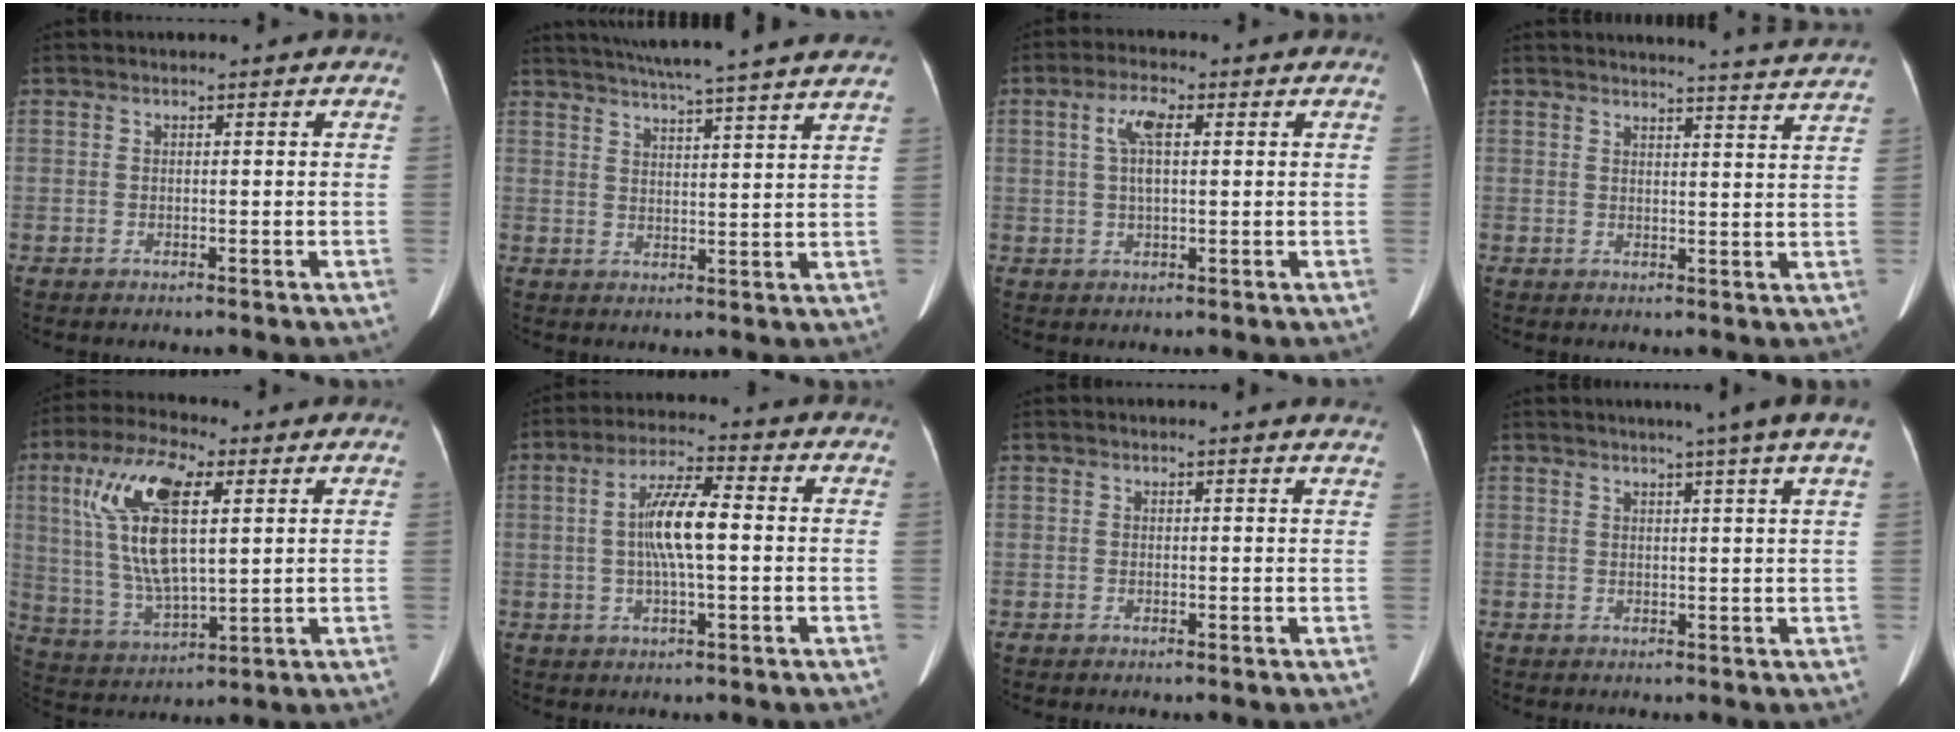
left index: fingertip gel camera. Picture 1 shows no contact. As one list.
[{"total": 21.0, "force": [18.7, -0.3, 9.4], "torque": [-0.155, 0.002, 0.243]}, {"total": 4.7, "force": [1.2, 1.3, 4.4], "torque": [-0.096, 0.012, 0.025]}, {"total": 11.4, "force": [11.1, -1.6, 2.1], "torque": [-0.030, -0.047, 0.113]}, {"total": 14.7, "force": [4.5, 4.3, 13.3], "torque": [-0.285, 0.011, 0.086]}, {"total": 7.9, "force": [0.1, 1.2, 7.9], "torque": [-0.153, 0.009, -0.001]}, {"total": 3.2, "force": [3.1, -0.1, 0.8], "torque": [-0.012, -0.005, 0.018]}, {"total": 6.6, "force": [4.8, -1.5, 4.2], "torque": [-0.052, 0.009, 0.051]}]